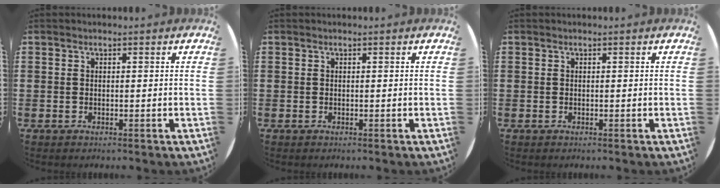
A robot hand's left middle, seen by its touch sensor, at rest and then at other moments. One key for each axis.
{"total": 0.0}
{"total": 0.0}